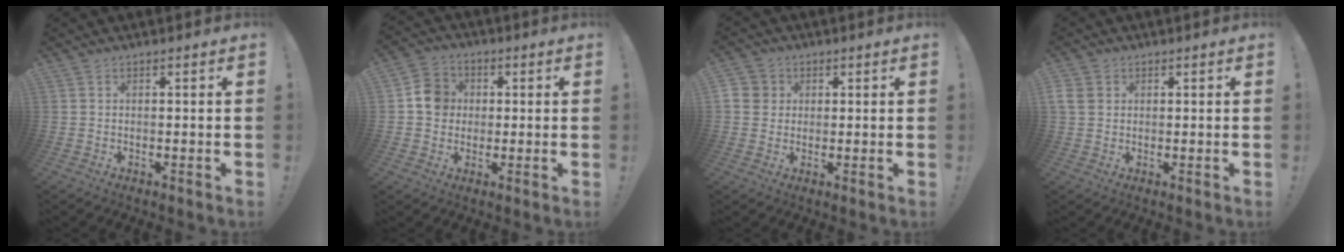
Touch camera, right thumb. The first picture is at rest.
{"total": 8.3, "force": [1.0, 7.7, 3.0], "torque": [-0.035, 0.008, 0.023]}
{"total": 4.7, "force": [0.9, 4.5, 1.2], "torque": [-0.022, 0.006, 0.020]}
{"total": 4.6, "force": [1.1, 4.2, 1.5], "torque": [-0.032, 0.004, 0.022]}